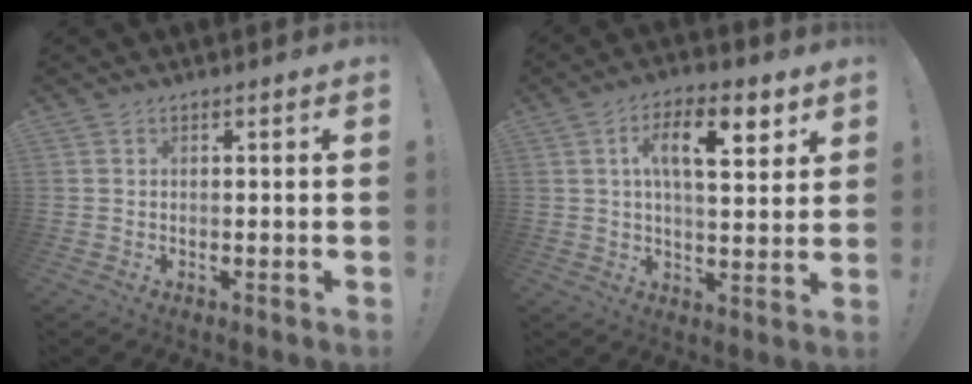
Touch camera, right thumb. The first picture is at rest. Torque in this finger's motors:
{"motor_torque": [0.19, 0.21, 0.10, 0.09, 0.27]}